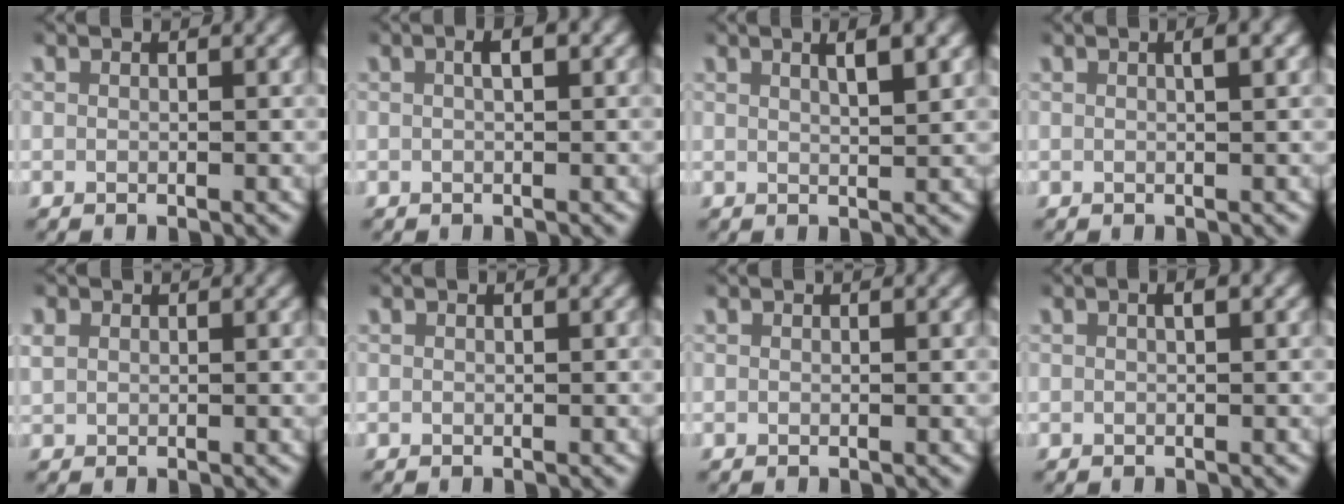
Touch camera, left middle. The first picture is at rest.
{"total": 1.6, "force": [0.4, 0.5, 1.5], "torque": [-0.019, 0.010, 0.005]}
{"total": 2.8, "force": [1.6, 0.2, 2.3], "torque": [-0.034, 0.008, 0.027]}
{"total": 1.3, "force": [0.5, -0.1, 1.2], "torque": [-0.018, 0.008, 0.007]}
{"total": 1.5, "force": [0.6, 1.2, 0.7], "torque": [-0.024, 0.002, 0.014]}
{"total": 0.0}
{"total": 0.0}
{"total": 1.0, "force": [0.2, 0.2, 0.9], "torque": [-0.011, 0.008, 0.004]}